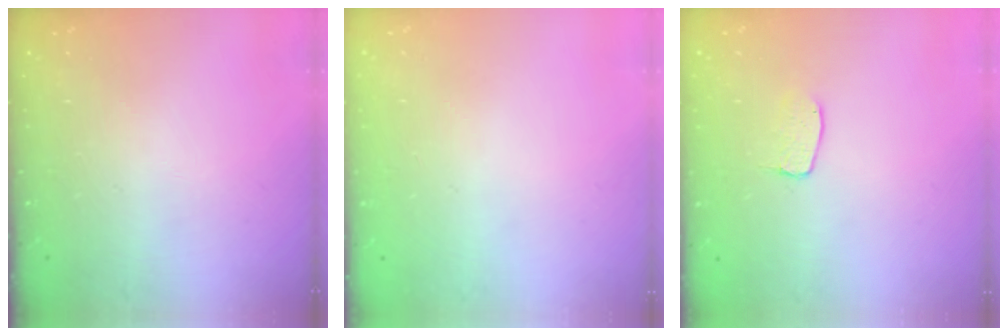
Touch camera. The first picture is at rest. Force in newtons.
{"total": 0.7, "press": 0.6, "slide": 0.3}
{"total": 4.8, "press": 4.8, "slide": 0.3}